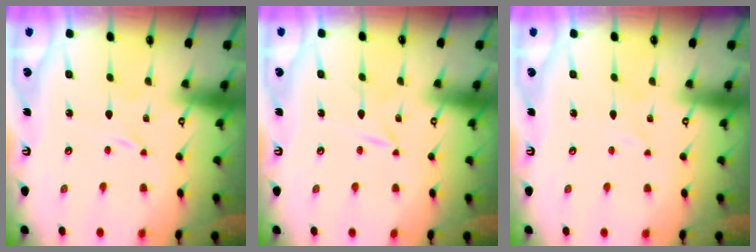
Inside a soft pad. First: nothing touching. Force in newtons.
{"total": 1.6, "press": 1.6, "slide": 0.2}
{"total": 1.0, "press": 1.0, "slide": 0.1}